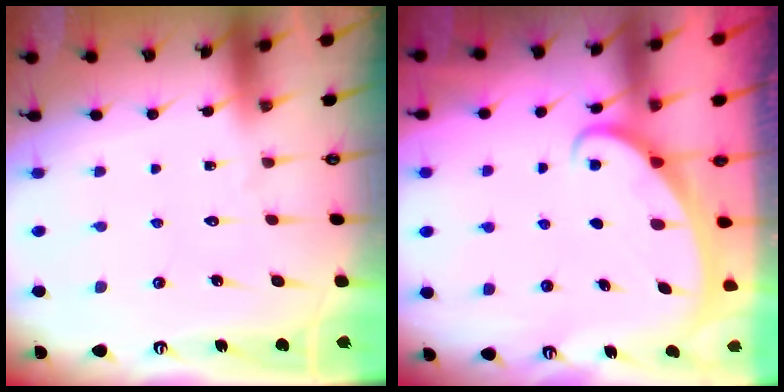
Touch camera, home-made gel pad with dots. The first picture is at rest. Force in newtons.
{"total": 2.1, "press": 2.1, "slide": 0.2}